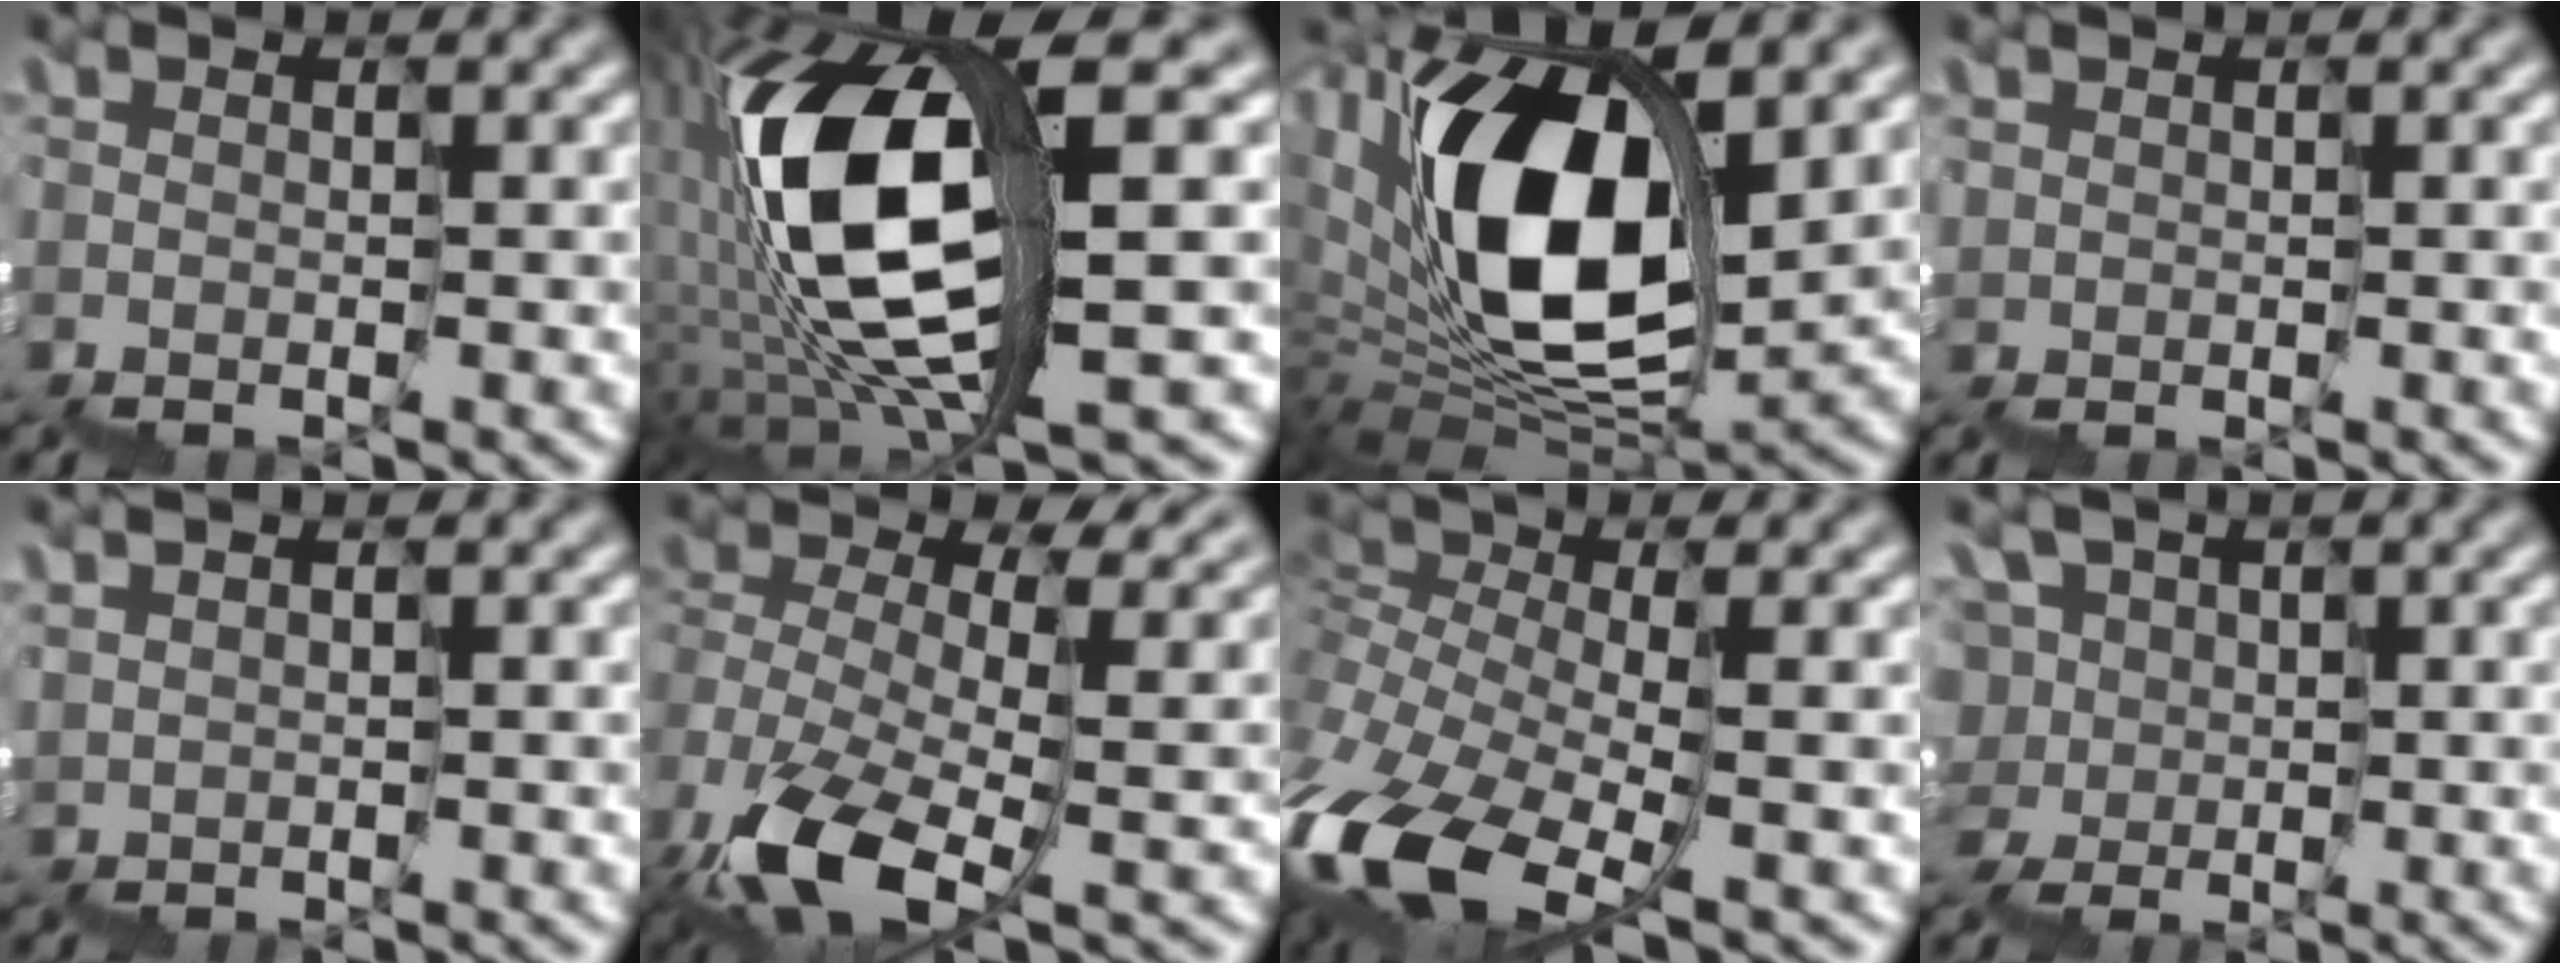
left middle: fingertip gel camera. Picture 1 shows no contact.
{"total": 12.3, "force": [1.6, 3.1, 11.8], "torque": [-0.243, 0.019, 0.030]}
{"total": 11.9, "force": [3.9, 4.7, 10.2], "torque": [-0.185, 0.012, 0.074]}
{"total": 2.4, "force": [0.0, 2.0, 1.4], "torque": [-0.025, 0.003, 0.006]}
{"total": 0.6, "force": [0.2, 0.1, 0.6], "torque": [-0.007, -0.003, 0.004]}
{"total": 10.4, "force": [1.8, 7.0, 7.5], "torque": [-0.194, -0.009, 0.050]}
{"total": 9.6, "force": [-3.5, 4.3, 7.8], "torque": [-0.195, -0.020, -0.069]}
{"total": 5.5, "force": [0.9, 5.1, 1.9], "torque": [-0.047, 0.030, -0.012]}